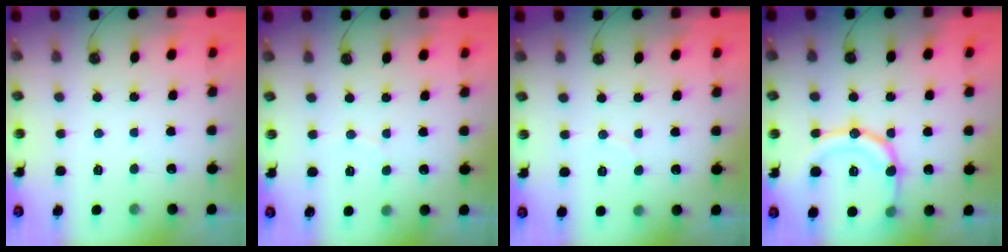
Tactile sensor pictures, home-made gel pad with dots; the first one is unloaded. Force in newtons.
{"total": 3.9, "press": 3.9, "slide": 0.4}
{"total": 2.0, "press": 2.0, "slide": 0.2}
{"total": 17.8, "press": 17.6, "slide": 3.2}